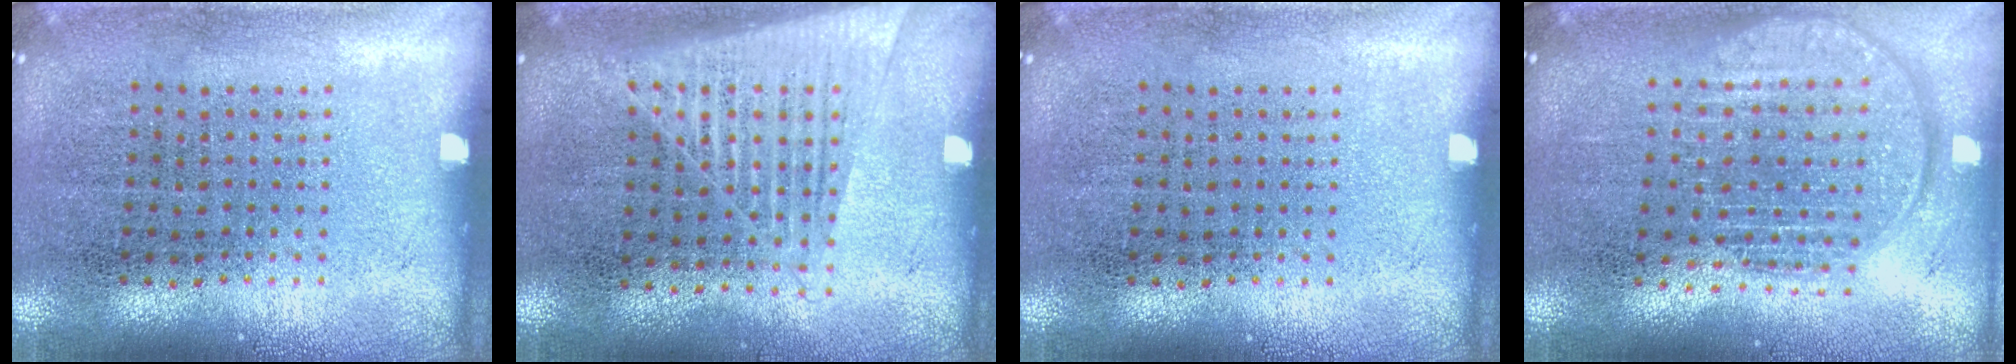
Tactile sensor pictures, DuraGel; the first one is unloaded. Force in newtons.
{"total": 1.4, "press": 1.3, "slide": 0.7}
{"total": 0.0}
{"total": 1.9, "press": 1.6, "slide": 1.0}